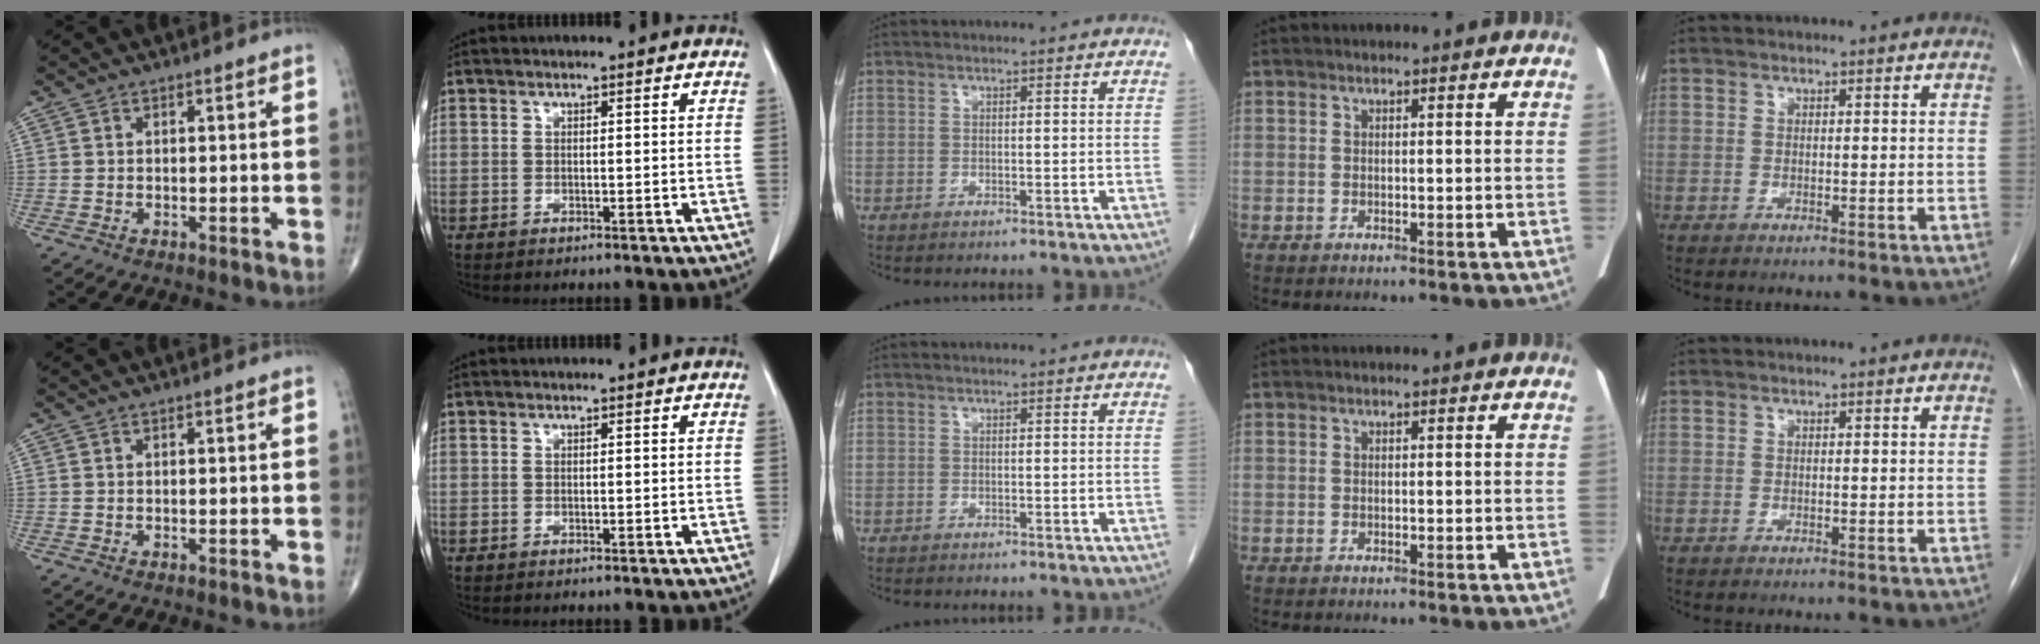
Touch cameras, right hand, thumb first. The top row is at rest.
{}